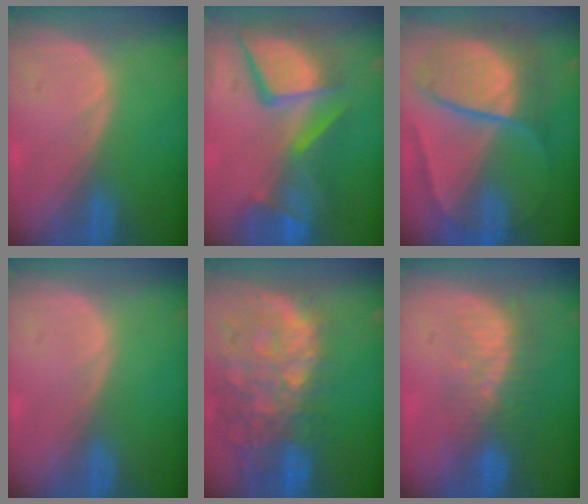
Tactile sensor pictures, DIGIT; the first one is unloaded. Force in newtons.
{"total": 13.5, "press": 11.0, "slide": 7.8}
{"total": 10.2, "press": 10.1, "slide": 1.1}
{"total": 0.0}
{"total": 13.5, "press": 11.0, "slide": 7.8}
{"total": 8.1, "press": 7.1, "slide": 3.9}